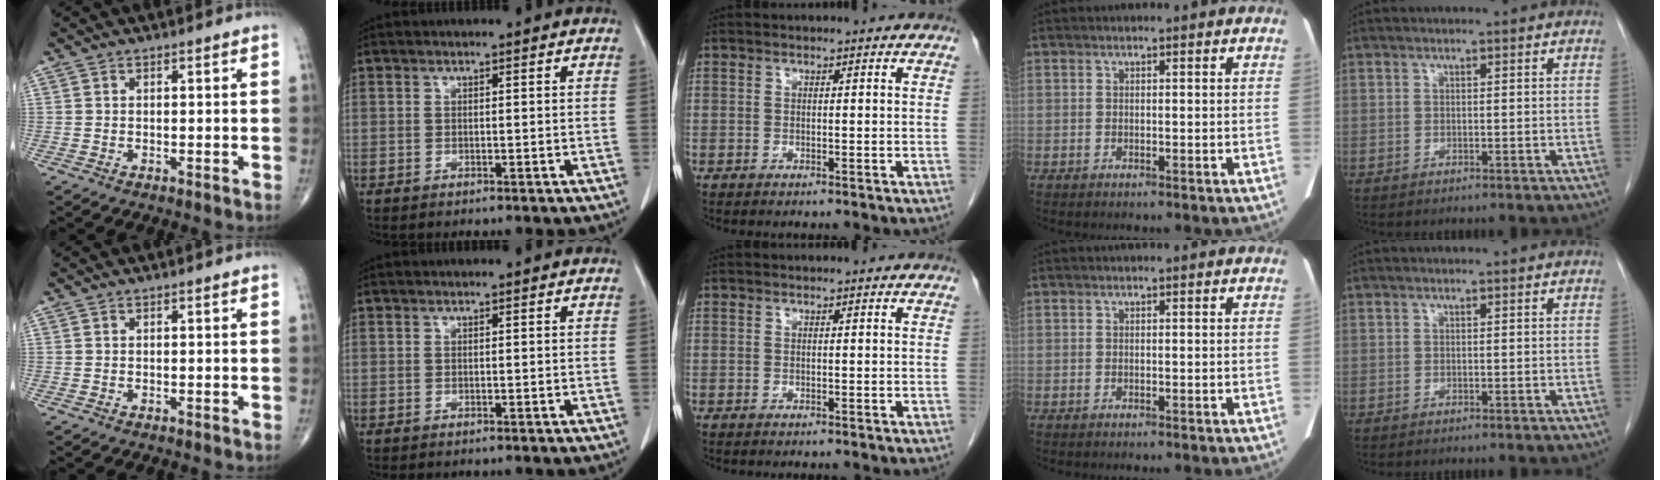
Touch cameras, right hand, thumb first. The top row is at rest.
{}